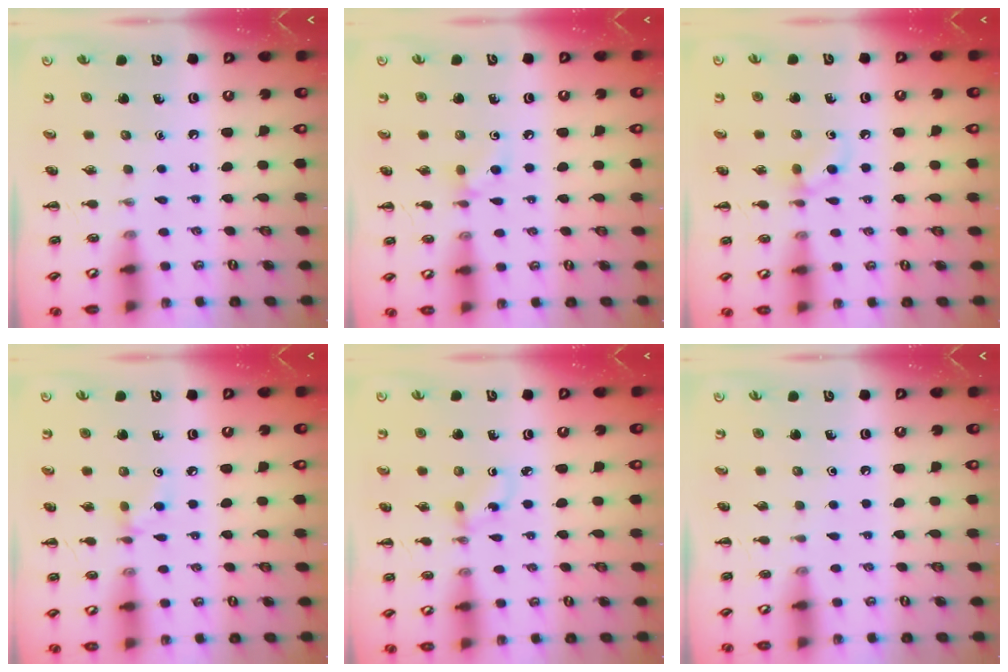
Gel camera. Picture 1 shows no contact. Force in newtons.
{"total": 5.9, "press": 5.6, "slide": 1.8}
{"total": 5.8, "press": 5.5, "slide": 1.9}
{"total": 3.7, "press": 3.5, "slide": 1.3}
{"total": 1.5, "press": 1.3, "slide": 0.7}
{"total": 0.0}